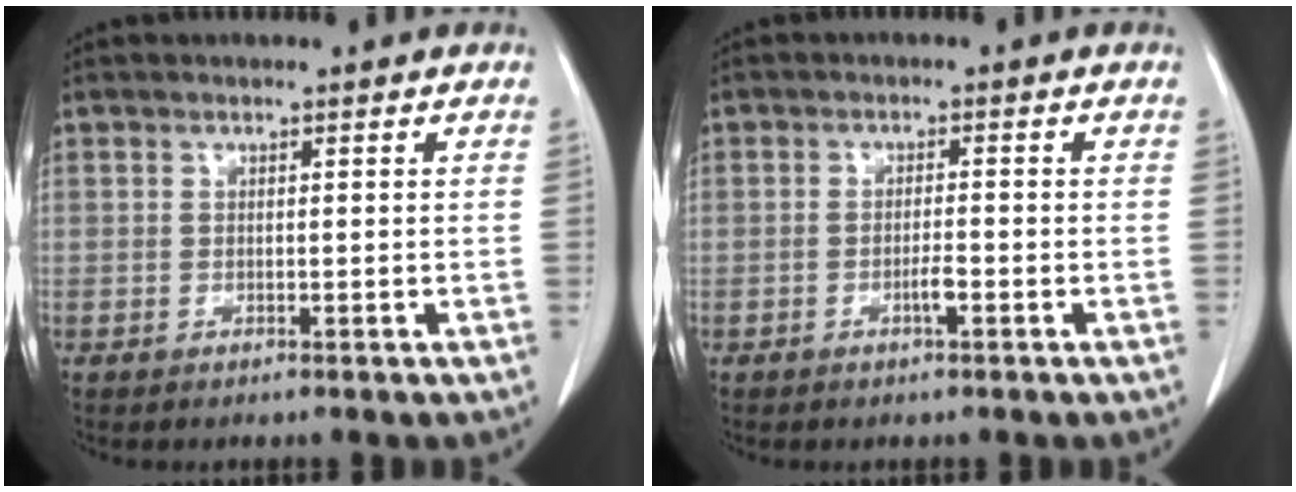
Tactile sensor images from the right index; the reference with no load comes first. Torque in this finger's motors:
{"motor_torque": [0.58, 0.04, 0.18, 0.06]}